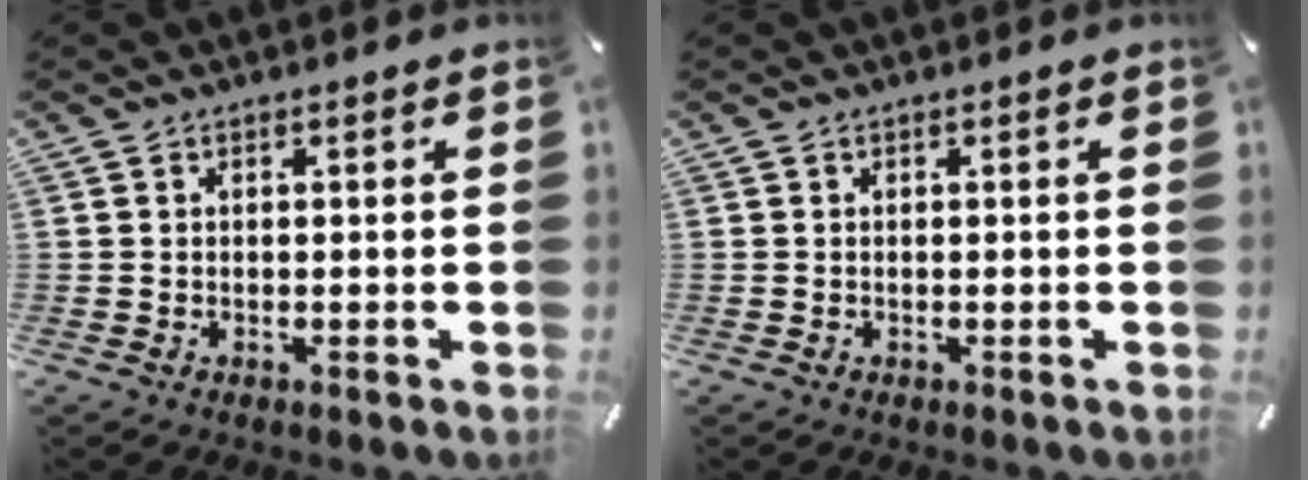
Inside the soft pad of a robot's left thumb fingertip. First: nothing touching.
{"total": 0.0}